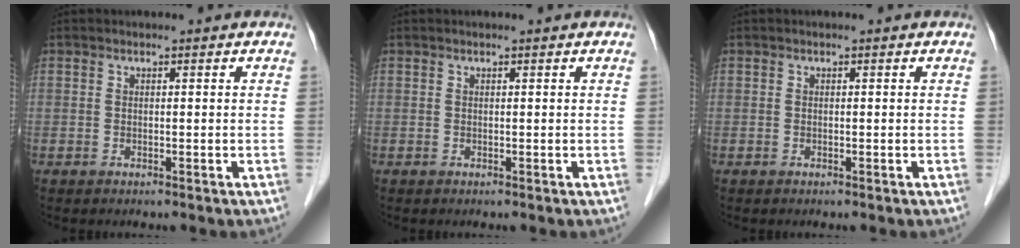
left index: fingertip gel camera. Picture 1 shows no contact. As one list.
[{"total": 0.0}, {"total": 0.0}]